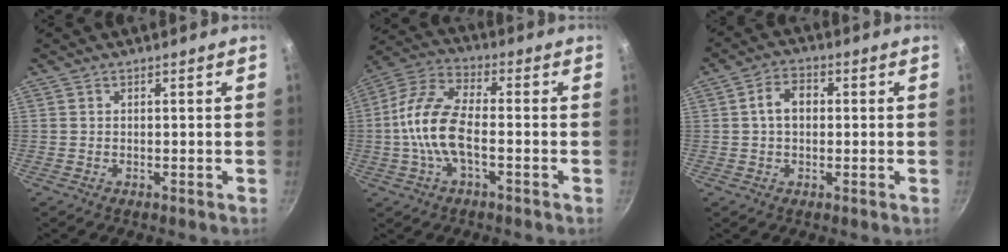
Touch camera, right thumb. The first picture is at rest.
{"total": 12.7, "force": [-2.1, 5.8, 11.1], "torque": [-0.220, 0.034, -0.058]}
{"total": 5.5, "force": [0.5, 3.9, 3.8], "torque": [-0.050, 0.016, 0.001]}